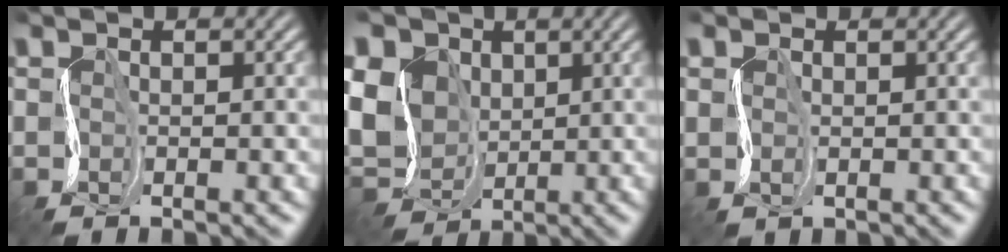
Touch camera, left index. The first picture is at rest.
{"total": 9.3, "force": [2.4, 8.0, 4.1], "torque": [-0.091, 0.026, 0.013]}
{"total": 1.4, "force": [0.4, 0.0, -1.3], "torque": [0.012, 0.005, 0.005]}